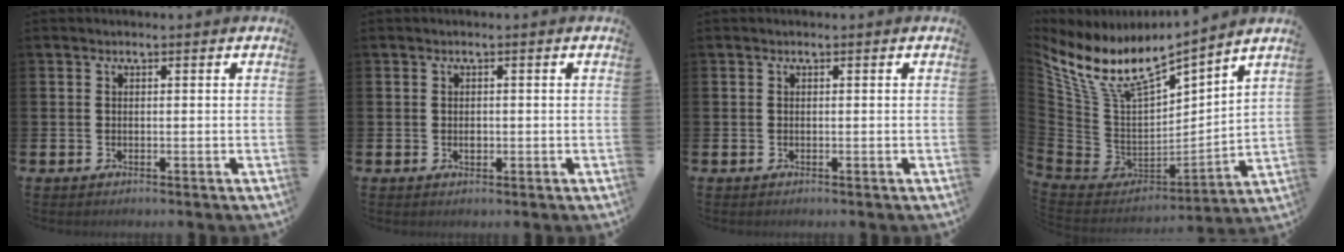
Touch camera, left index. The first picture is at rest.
{"total": 0.9, "force": [0.0, 0.7, 0.6], "torque": [-0.003, -0.001, -0.003]}
{"total": 0.0}
{"total": 10.2, "force": [8.8, 2.3, 4.7], "torque": [-0.139, -0.063, 0.152]}